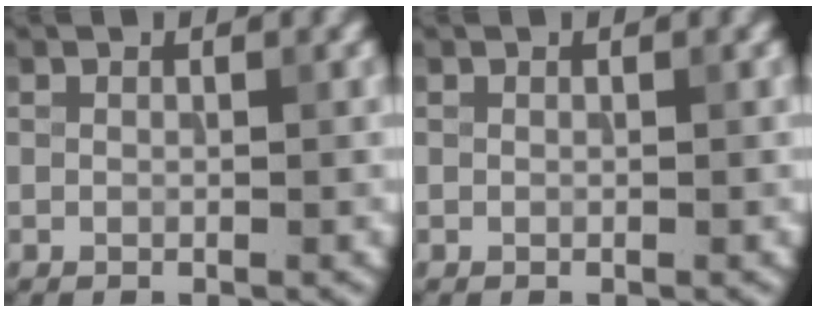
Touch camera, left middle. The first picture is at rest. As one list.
[{"total": 0.0}]